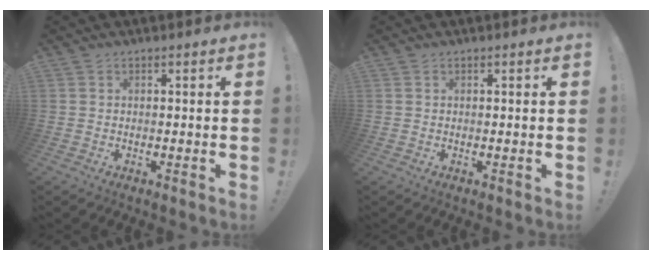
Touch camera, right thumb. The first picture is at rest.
{"total": 0.0}